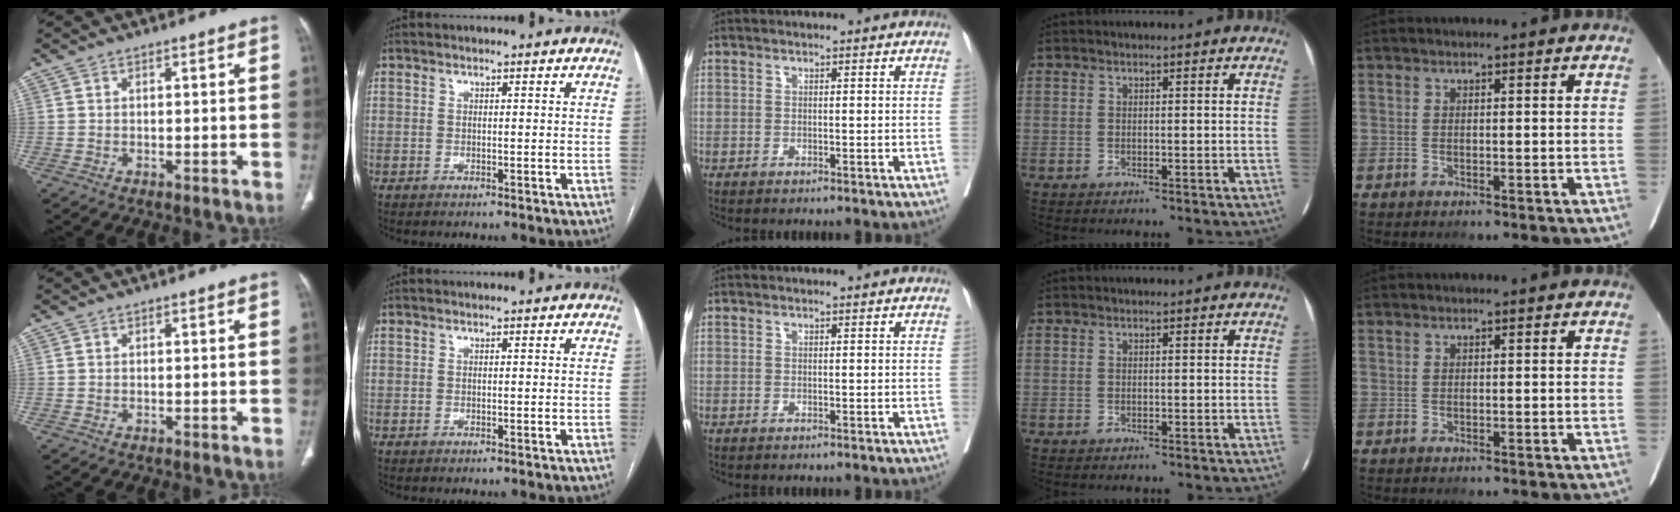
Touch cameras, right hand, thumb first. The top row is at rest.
{}